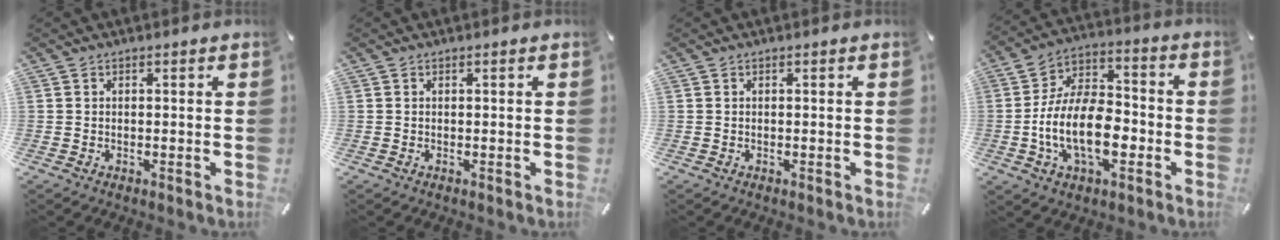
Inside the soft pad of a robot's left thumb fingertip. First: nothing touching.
{"total": 0.6, "force": [0.0, 0.0, 0.6], "torque": [-0.010, -0.003, 0.000]}
{"total": 0.0}
{"total": 16.2, "force": [-4.4, 9.5, 12.4], "torque": [-0.248, 0.008, -0.080]}